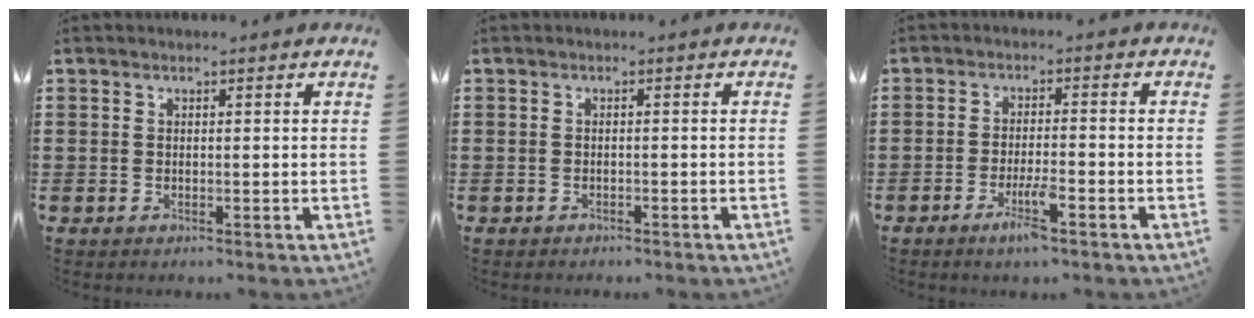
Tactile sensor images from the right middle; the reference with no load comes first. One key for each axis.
{"total": 0.7, "fx": -0.7, "fy": 0.2, "fz": 0.1, "tx": -0.003, "ty": 0.001, "tz": -0.015}
{"total": 4.6, "fx": -2.6, "fy": 0.6, "fz": 3.8, "tx": -0.075, "ty": -0.006, "tz": -0.047}